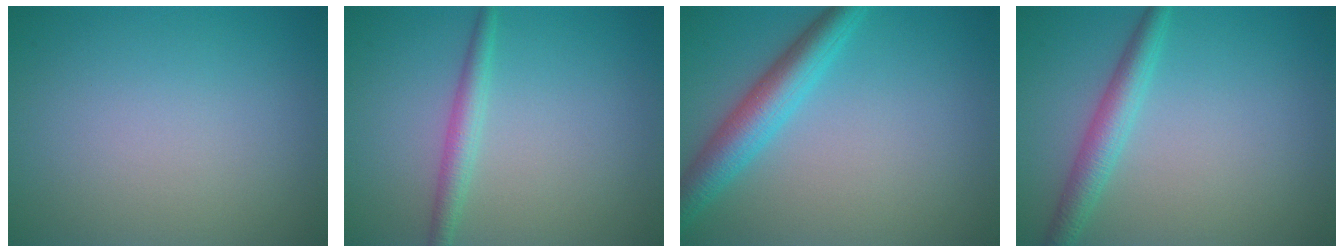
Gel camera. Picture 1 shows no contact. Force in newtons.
{"total": 2.0, "press": 2.0, "slide": 0.1}
{"total": 4.6, "press": 4.5, "slide": 0.2}
{"total": 2.8, "press": 2.8, "slide": 0.1}